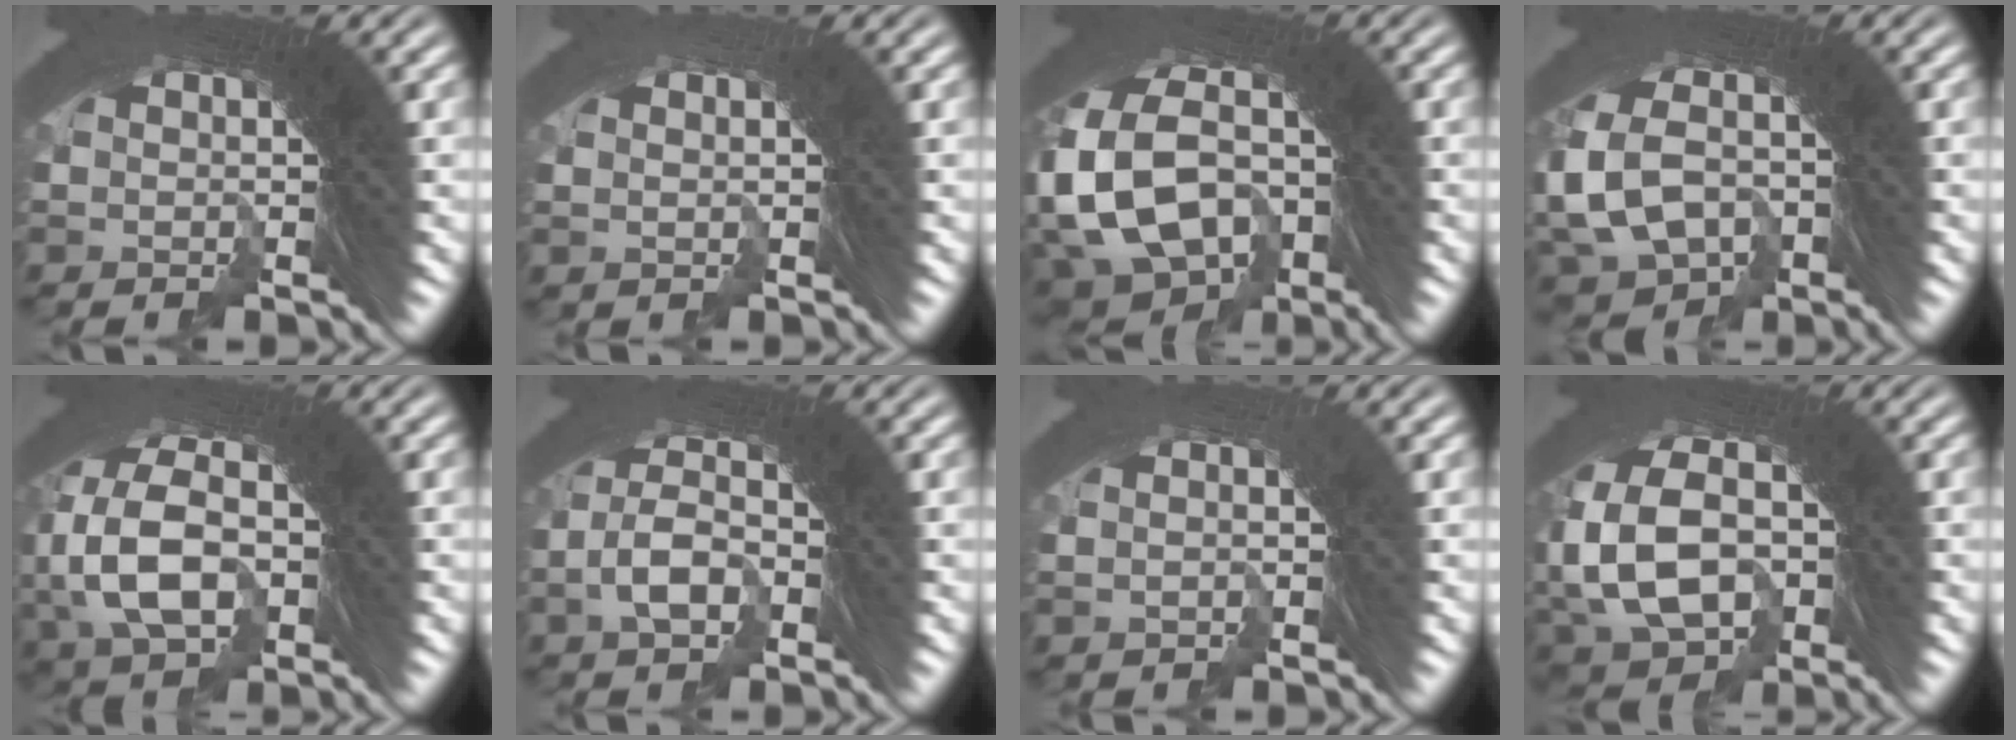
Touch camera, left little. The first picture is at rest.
{"total": 1.3, "force": [-0.7, -0.3, -1.0], "torque": [0.008, -0.007, -0.006]}
{"total": 13.9, "force": [-3.6, 11.4, 7.1], "torque": [-0.159, -0.038, -0.060]}
{"total": 9.6, "force": [-3.5, 8.1, 3.7], "torque": [-0.084, -0.025, -0.055]}
{"total": 8.8, "force": [-1.5, 7.1, 4.9], "torque": [-0.097, -0.011, -0.024]}
{"total": 5.1, "force": [-1.1, 4.2, 2.6], "torque": [-0.029, 0.015, -0.035]}
{"total": 0.9, "force": [-0.6, 0.5, -0.5], "torque": [0.006, 0.006, -0.010]}
{"total": 11.6, "force": [-2.2, 9.5, 6.2], "torque": [-0.127, -0.021, -0.037]}